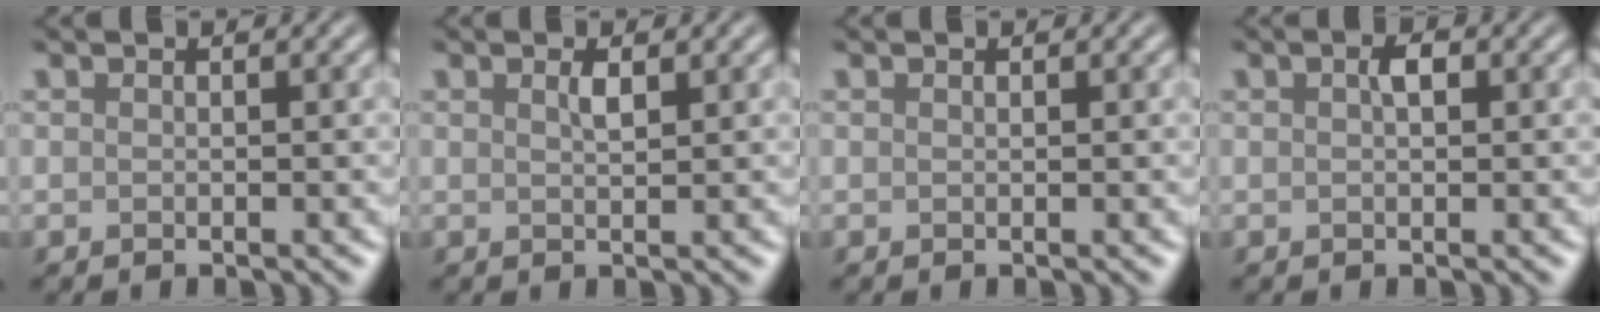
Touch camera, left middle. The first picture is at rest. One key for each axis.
{"total": 1.1, "fx": 0.6, "fy": 0.2, "fz": 0.8, "tx": -0.018, "ty": 0.000, "tz": 0.010}
{"total": 0.0}
{"total": 1.3, "fx": 0.3, "fy": 0.6, "fz": 1.1, "tx": -0.017, "ty": 0.001, "tz": 0.005}